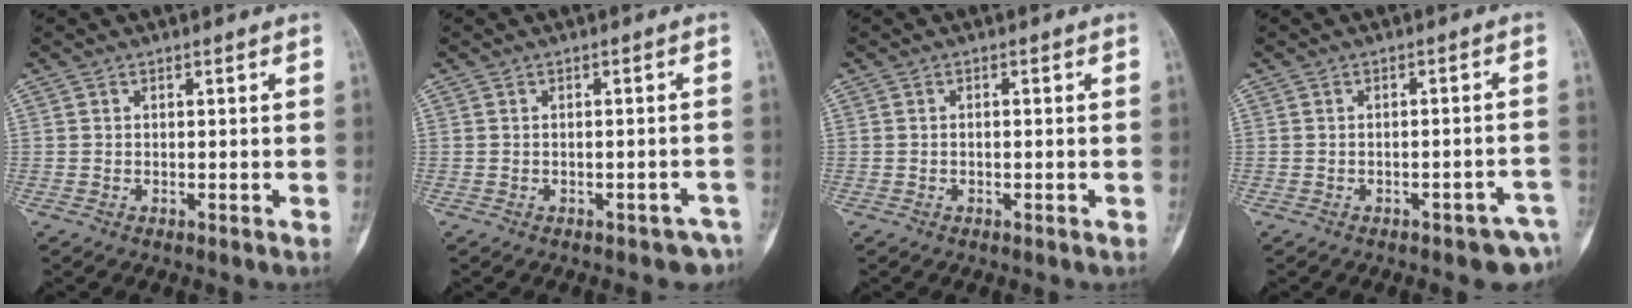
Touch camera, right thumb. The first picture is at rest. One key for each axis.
{"total": 4.1, "fx": -3.1, "fy": 2.1, "fz": 1.6, "tx": -0.010, "ty": 0.024, "tz": -0.030}
{"total": 0.6, "fx": -0.1, "fy": 0.3, "fz": 0.5, "tx": -0.013, "ty": 0.004, "tz": -0.001}
{"total": 6.8, "fx": -4.4, "fy": 2.7, "fz": 4.5, "tx": -0.041, "ty": 0.028, "tz": -0.049}